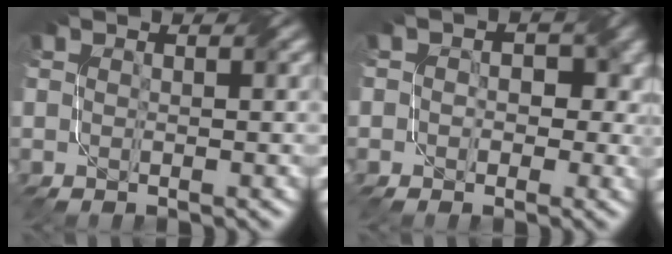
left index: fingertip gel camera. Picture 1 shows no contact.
{"total": 4.7, "force": [0.7, 3.8, 2.7], "torque": [-0.005, 0.010, -0.014]}